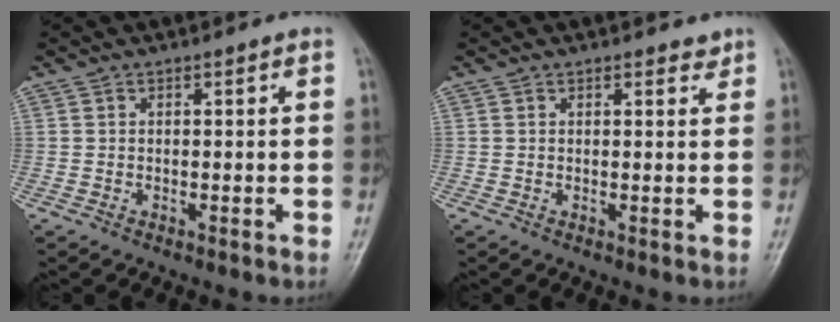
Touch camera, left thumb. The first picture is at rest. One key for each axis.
{"total": 1.5, "fx": 1.2, "fy": 0.7, "fz": 0.5, "tx": 0.002, "ty": -0.008, "tz": 0.012}